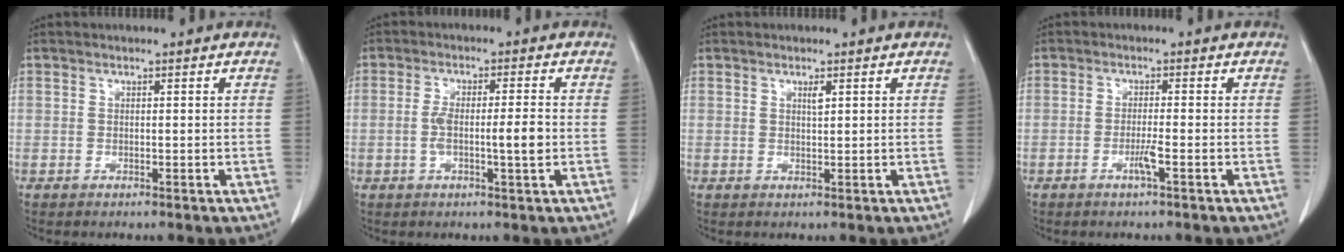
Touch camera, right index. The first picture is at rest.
{"total": 5.5, "force": [-0.7, 0.5, 5.4], "torque": [-0.102, 0.004, -0.009]}
{"total": 1.0, "force": [0.5, 0.1, 0.8], "torque": [-0.020, -0.004, 0.009]}
{"total": 2.1, "force": [-0.9, -0.2, 1.9], "torque": [-0.036, -0.001, -0.018]}